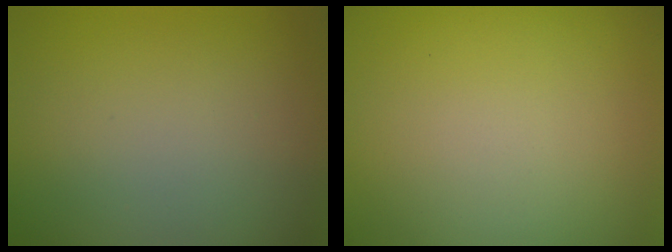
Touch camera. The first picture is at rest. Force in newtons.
{"total": 0.0}